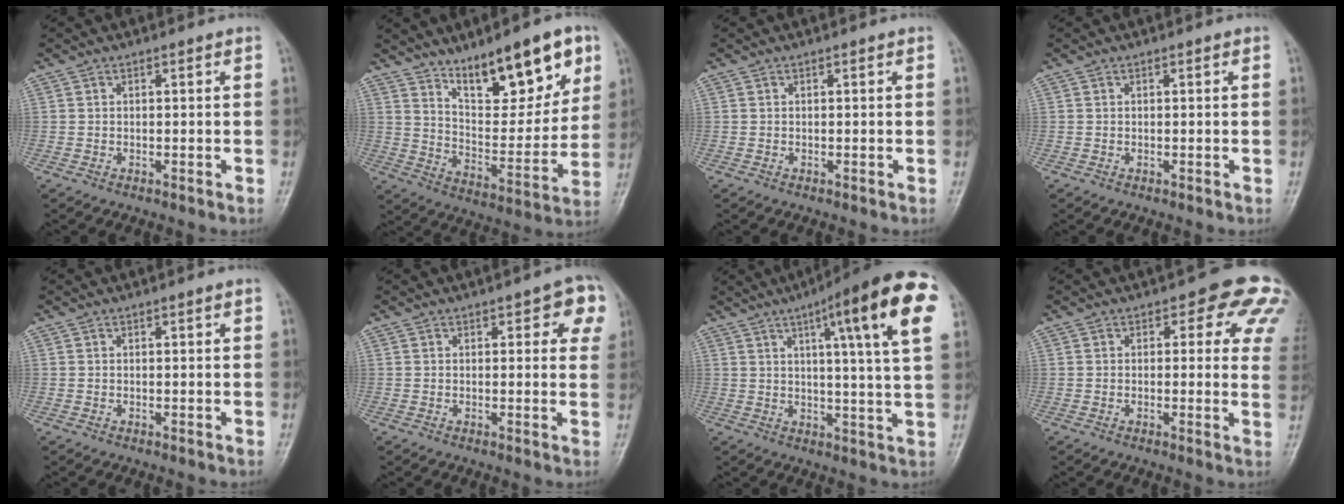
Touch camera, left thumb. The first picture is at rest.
{"total": 18.5, "force": [11.1, 6.9, 13.1], "torque": [-0.148, -0.060, 0.188]}
{"total": 0.0}
{"total": 0.0}
{"total": 0.9, "force": [0.4, 0.2, 0.7], "torque": [-0.011, 0.000, 0.005]}
{"total": 6.9, "force": [3.0, 3.1, 5.4], "torque": [-0.025, -0.004, 0.024]}
{"total": 19.0, "force": [7.9, 2.6, 17.1], "torque": [-0.221, -0.010, 0.099]}
{"total": 10.3, "force": [4.9, 5.2, 7.4], "torque": [-0.034, -0.017, 0.038]}